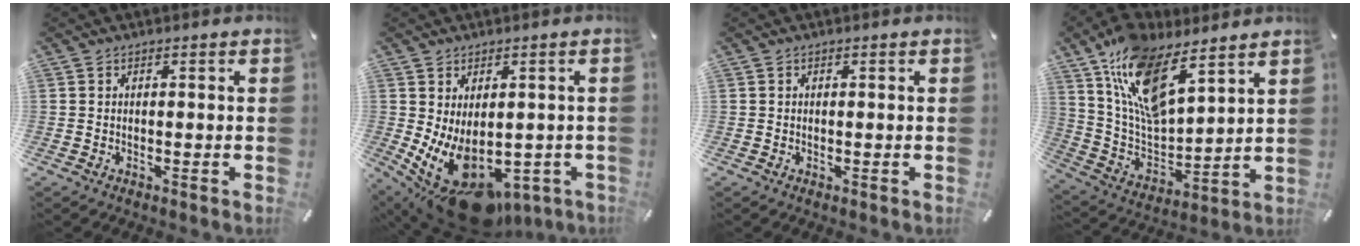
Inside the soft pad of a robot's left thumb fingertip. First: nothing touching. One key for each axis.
{"total": 14.3, "fx": -4.3, "fy": 8.2, "fz": 10.8, "tx": -0.168, "ty": 0.000, "tz": -0.058}
{"total": 0.0}
{"total": 16.4, "fx": 11.3, "fy": 7.0, "fz": 9.6, "tx": -0.222, "ty": -0.068, "tz": 0.203}